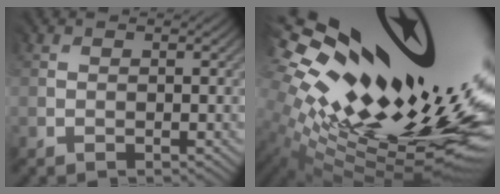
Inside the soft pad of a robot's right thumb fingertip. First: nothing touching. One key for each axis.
{"total": 18.5, "fx": 3.3, "fy": 7.6, "fz": 16.5, "tx": -0.286, "ty": -0.005, "tz": 0.078}